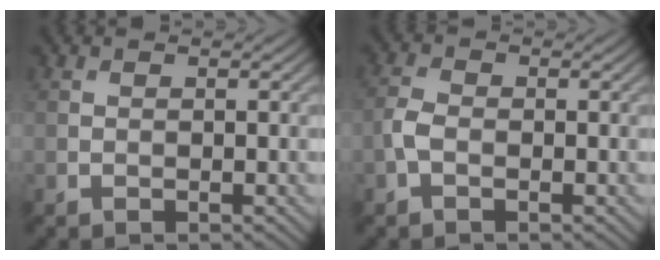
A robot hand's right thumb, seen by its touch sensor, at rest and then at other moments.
{"total": 2.4, "force": [-0.9, 1.4, 1.7], "torque": [-0.042, 0.005, -0.025]}